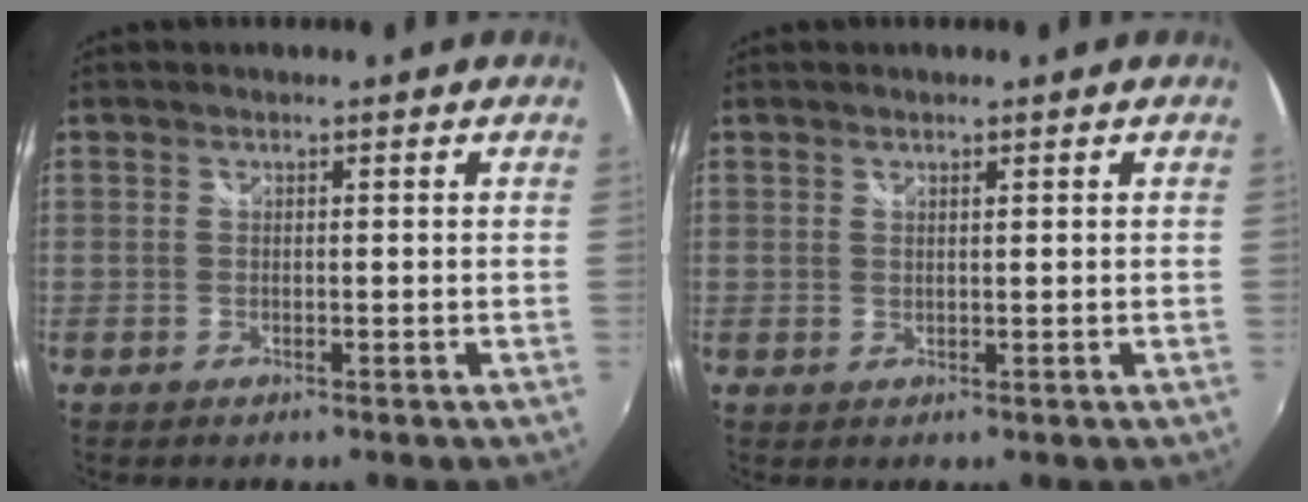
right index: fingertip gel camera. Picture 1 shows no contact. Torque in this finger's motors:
{"motor_torque": [-0.08, -0.03, -0.02, 0.00]}